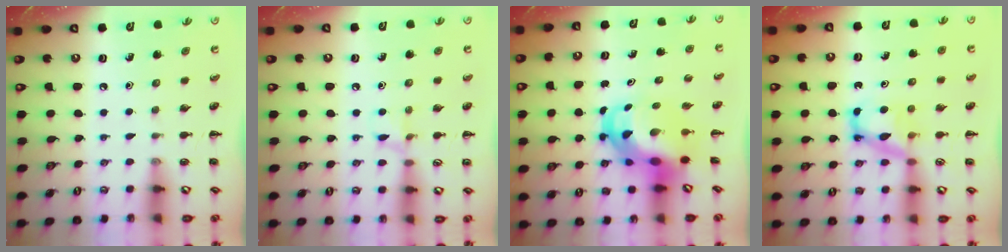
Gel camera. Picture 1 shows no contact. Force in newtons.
{"total": 5.3, "press": 5.1, "slide": 1.4}
{"total": 8.3, "press": 8.0, "slide": 2.2}
{"total": 6.3, "press": 6.3, "slide": 0.5}